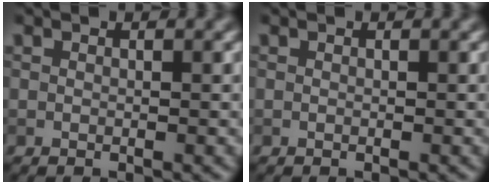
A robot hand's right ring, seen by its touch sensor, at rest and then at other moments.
{"total": 0.0}